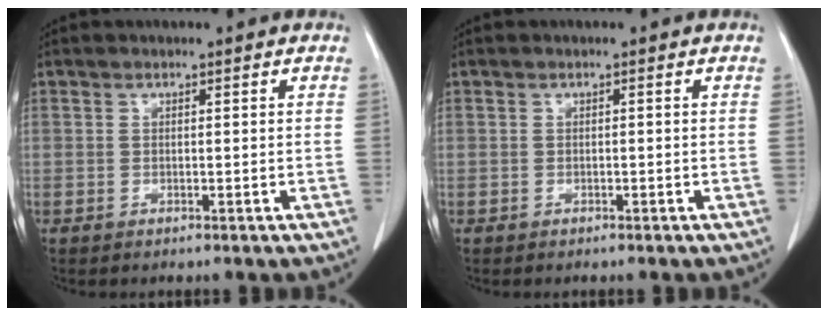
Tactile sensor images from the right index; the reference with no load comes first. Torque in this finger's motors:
{"motor_torque": [0.00, 0.00, 0.00, 0.00]}